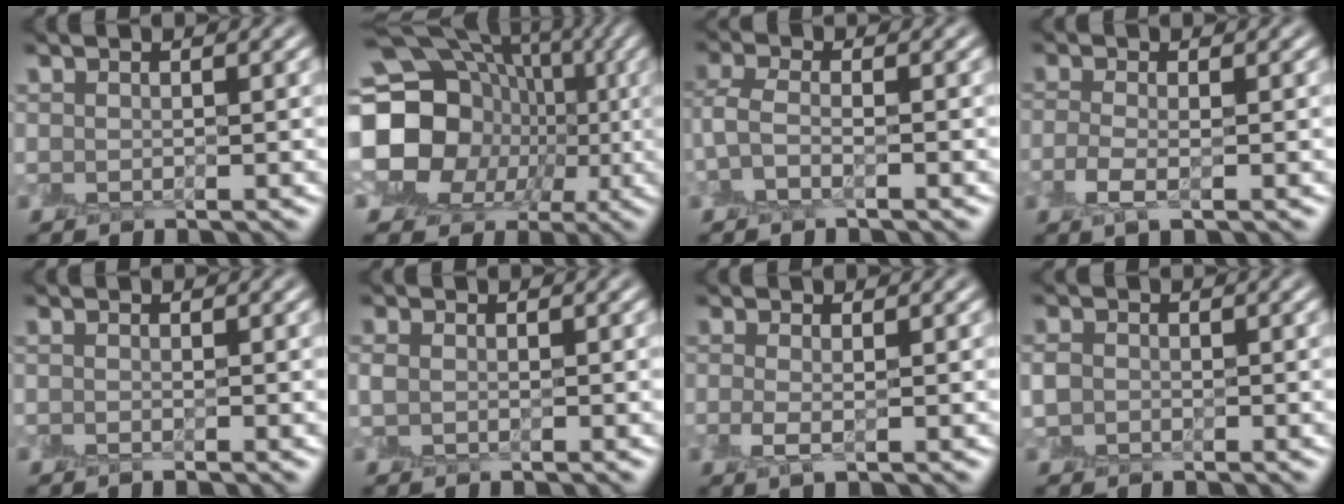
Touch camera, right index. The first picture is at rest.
{"total": 19.5, "force": [-0.4, 17.6, 8.4], "torque": [-0.184, 0.006, -0.043]}
{"total": 1.9, "force": [-0.7, 0.8, 1.5], "torque": [-0.041, 0.005, -0.019]}
{"total": 2.1, "force": [-0.6, 0.8, 1.9], "torque": [-0.045, -0.008, -0.012]}
{"total": 0.7, "force": [-0.2, 0.2, 0.6], "torque": [-0.009, -0.002, -0.008]}
{"total": 0.6, "force": [0.1, 0.5, 0.3], "torque": [-0.010, 0.001, 0.003]}
{"total": 1.7, "force": [-0.2, 0.6, 1.6], "torque": [-0.033, -0.002, -0.004]}
{"total": 1.4, "force": [-0.1, 1.3, 0.5], "torque": [-0.008, 0.003, -0.004]}